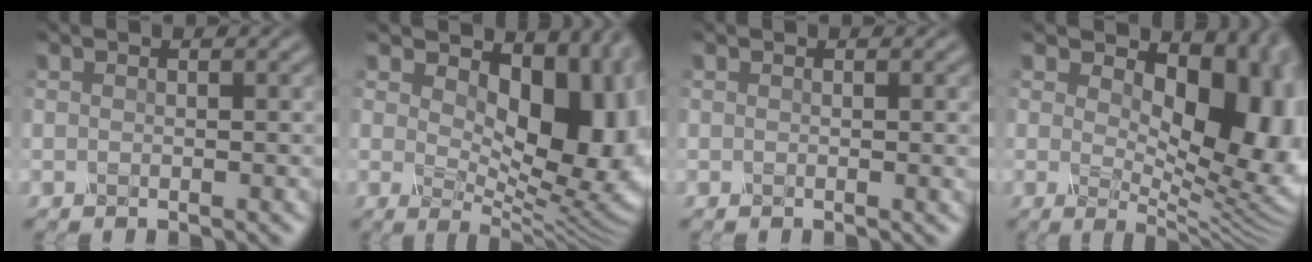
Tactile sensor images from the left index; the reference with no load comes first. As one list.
[{"total": 12.8, "force": [3.0, 7.1, 10.2], "torque": [-0.128, -0.012, 0.055]}, {"total": 0.6, "force": [0.1, 0.0, 0.5], "torque": [-0.005, -0.004, 0.002]}, {"total": 13.3, "force": [2.4, 7.5, 10.8], "torque": [-0.119, -0.005, 0.043]}]